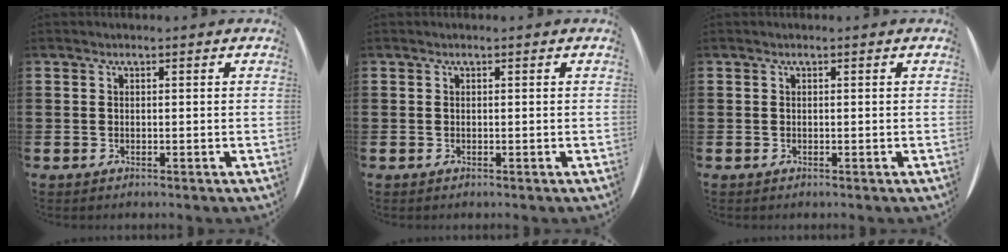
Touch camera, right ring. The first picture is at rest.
{"total": 0.0}
{"total": 0.0}